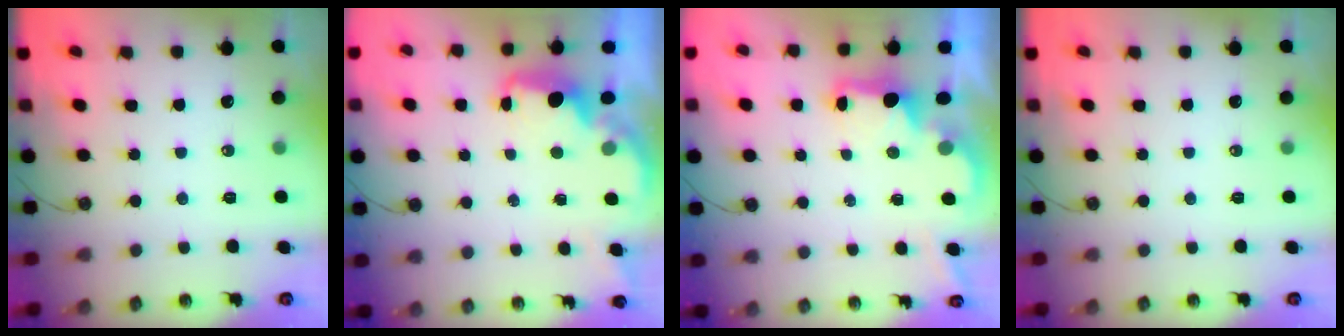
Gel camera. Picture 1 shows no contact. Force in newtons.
{"total": 2.1, "press": 2.0, "slide": 0.7}
{"total": 2.1, "press": 1.9, "slide": 0.8}
{"total": 0.0}